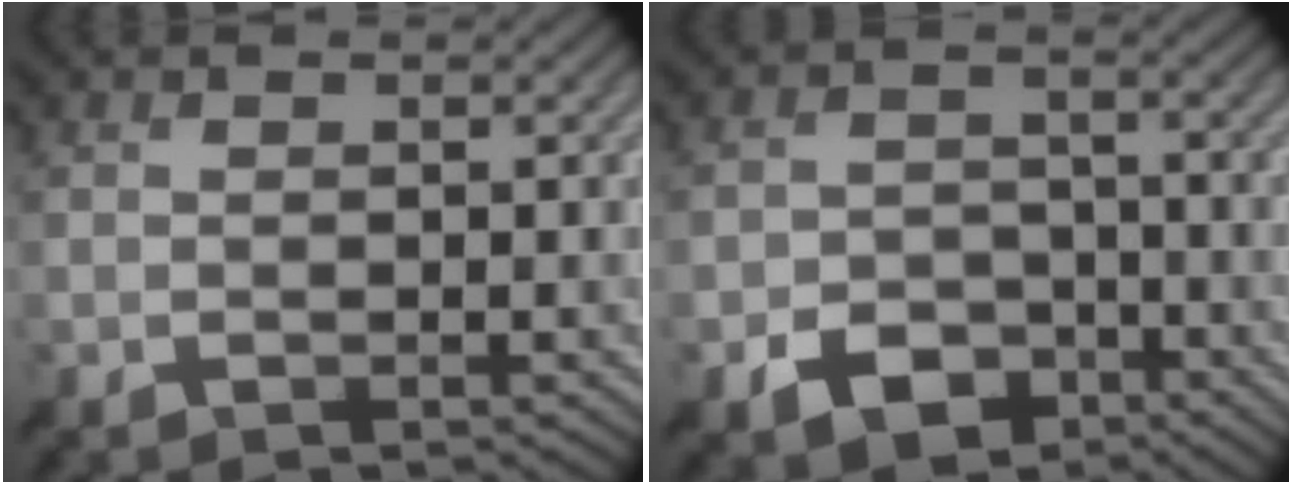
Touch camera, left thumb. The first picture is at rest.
{"total": 5.2, "force": [-3.2, 3.5, 2.1], "torque": [-0.042, -0.006, -0.060]}